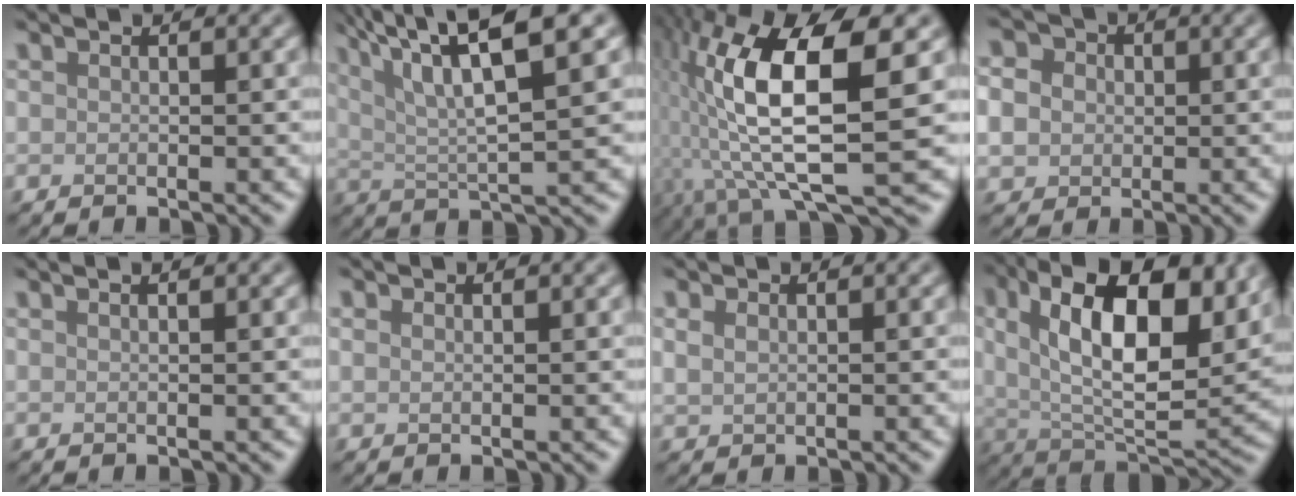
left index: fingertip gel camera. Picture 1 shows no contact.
{"total": 9.6, "force": [4.8, 2.0, 8.0], "torque": [-0.128, 0.020, 0.081]}
{"total": 14.3, "force": [1.8, 5.1, 13.3], "torque": [-0.257, 0.000, 0.039]}
{"total": 6.1, "force": [0.8, 5.4, 2.7], "torque": [-0.052, 0.027, -0.007]}
{"total": 1.3, "force": [0.8, 0.5, 0.9], "torque": [-0.003, -0.001, -0.001]}
{"total": 0.6, "force": [0.4, 0.3, 0.3], "torque": [-0.007, 0.001, 0.009]}
{"total": 1.2, "force": [0.5, 0.8, 0.7], "torque": [-0.018, 0.000, 0.014]}
{"total": 13.7, "force": [4.4, 6.5, 11.2], "torque": [-0.172, 0.006, 0.070]}